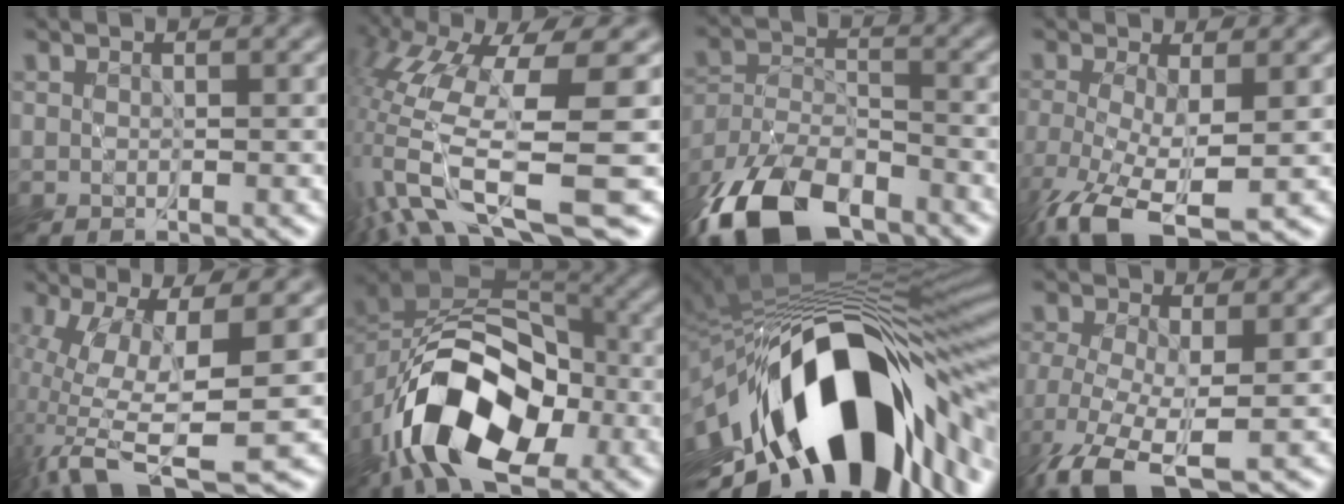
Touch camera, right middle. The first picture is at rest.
{"total": 11.8, "force": [-2.2, 2.1, 11.4], "torque": [-0.227, -0.002, -0.022]}
{"total": 11.5, "force": [-8.7, 4.9, 5.8], "torque": [-0.119, -0.012, -0.162]}
{"total": 7.0, "force": [-3.2, 2.4, 5.7], "torque": [-0.128, -0.024, -0.056]}
{"total": 10.6, "force": [-3.5, 3.0, 9.5], "torque": [-0.202, -0.013, -0.055]}
{"total": 13.0, "force": [-5.9, 7.4, 8.9], "torque": [-0.141, -0.003, -0.116]}
{"total": 17.8, "force": [-5.5, 8.7, 14.5], "torque": [-0.234, -0.008, -0.087]}
{"total": 6.6, "force": [-3.0, 3.0, 5.0], "torque": [-0.120, -0.020, -0.059]}